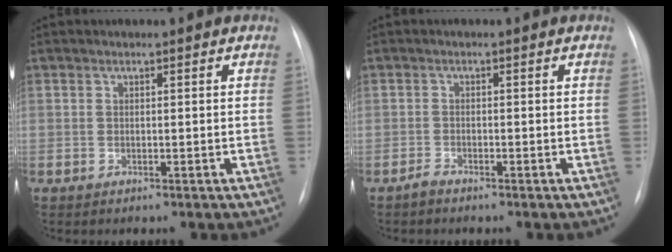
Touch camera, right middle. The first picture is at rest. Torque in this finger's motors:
{"motor_torque": [0.06, -0.07, 0.00, 0.02]}